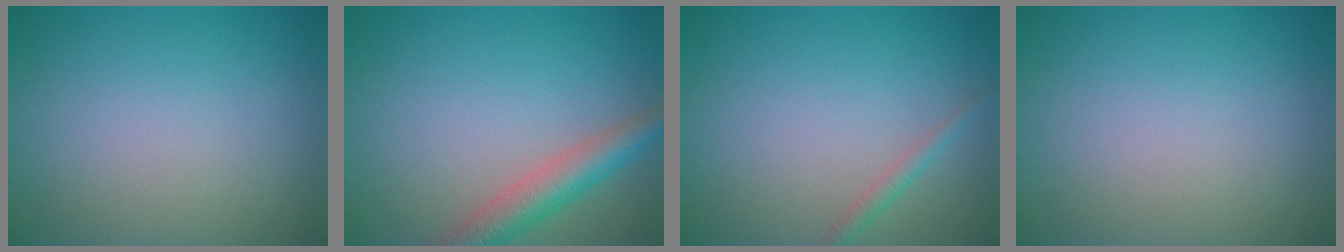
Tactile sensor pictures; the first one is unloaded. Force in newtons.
{"total": 4.2, "press": 4.2, "slide": 0.1}
{"total": 1.2, "press": 1.2, "slide": 0.0}
{"total": 0.0}